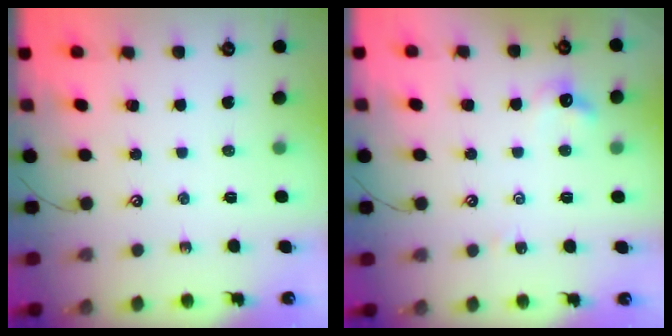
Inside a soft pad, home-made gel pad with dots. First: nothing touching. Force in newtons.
{"total": 2.7, "press": 2.7, "slide": 0.5}